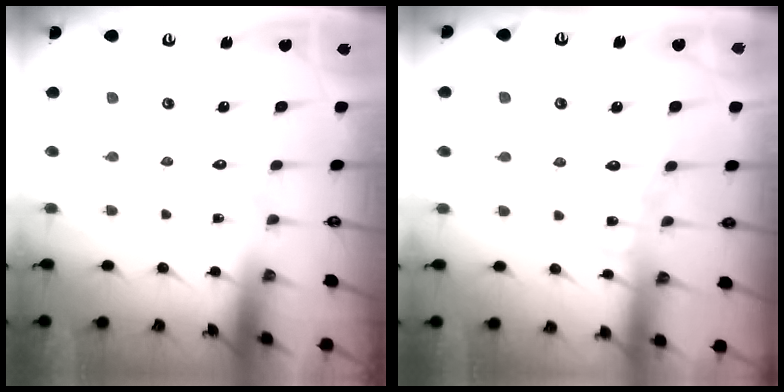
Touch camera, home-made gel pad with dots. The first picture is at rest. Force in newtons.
{"total": 5.4, "press": 5.4, "slide": 0.6}